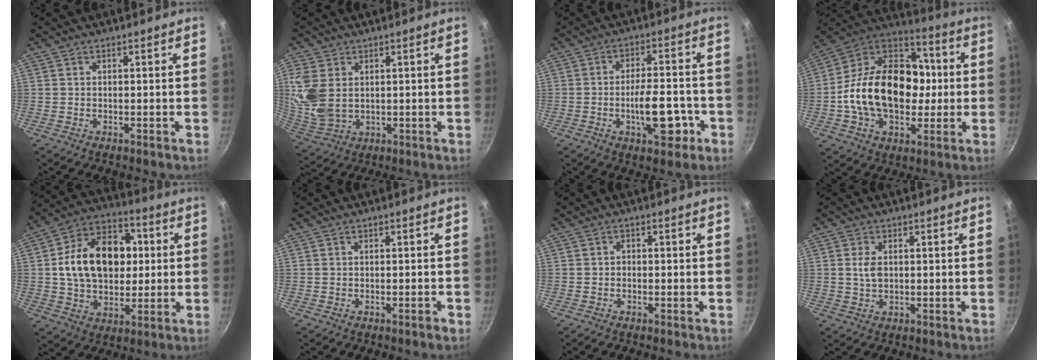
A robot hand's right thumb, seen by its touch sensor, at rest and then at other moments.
{"total": 11.1, "force": [2.5, 7.8, 7.5], "torque": [-0.155, -0.020, 0.061]}
{"total": 10.6, "force": [-3.7, 4.7, 8.8], "torque": [-0.109, 0.028, -0.054]}
{"total": 25.0, "force": [-1.3, 17.5, 17.8], "torque": [-0.265, 0.045, -0.033]}
{"total": 19.9, "force": [2.2, 14.2, 13.8], "torque": [-0.190, 0.024, 0.028]}
{"total": 0.7, "force": [-0.4, 0.2, 0.4], "torque": [-0.010, 0.008, -0.006]}
{"total": 1.0, "force": [-0.4, 0.8, 0.4], "torque": [-0.006, 0.004, -0.008]}
{"total": 3.4, "force": [0.4, 2.2, 2.5], "torque": [-0.041, 0.000, 0.009]}